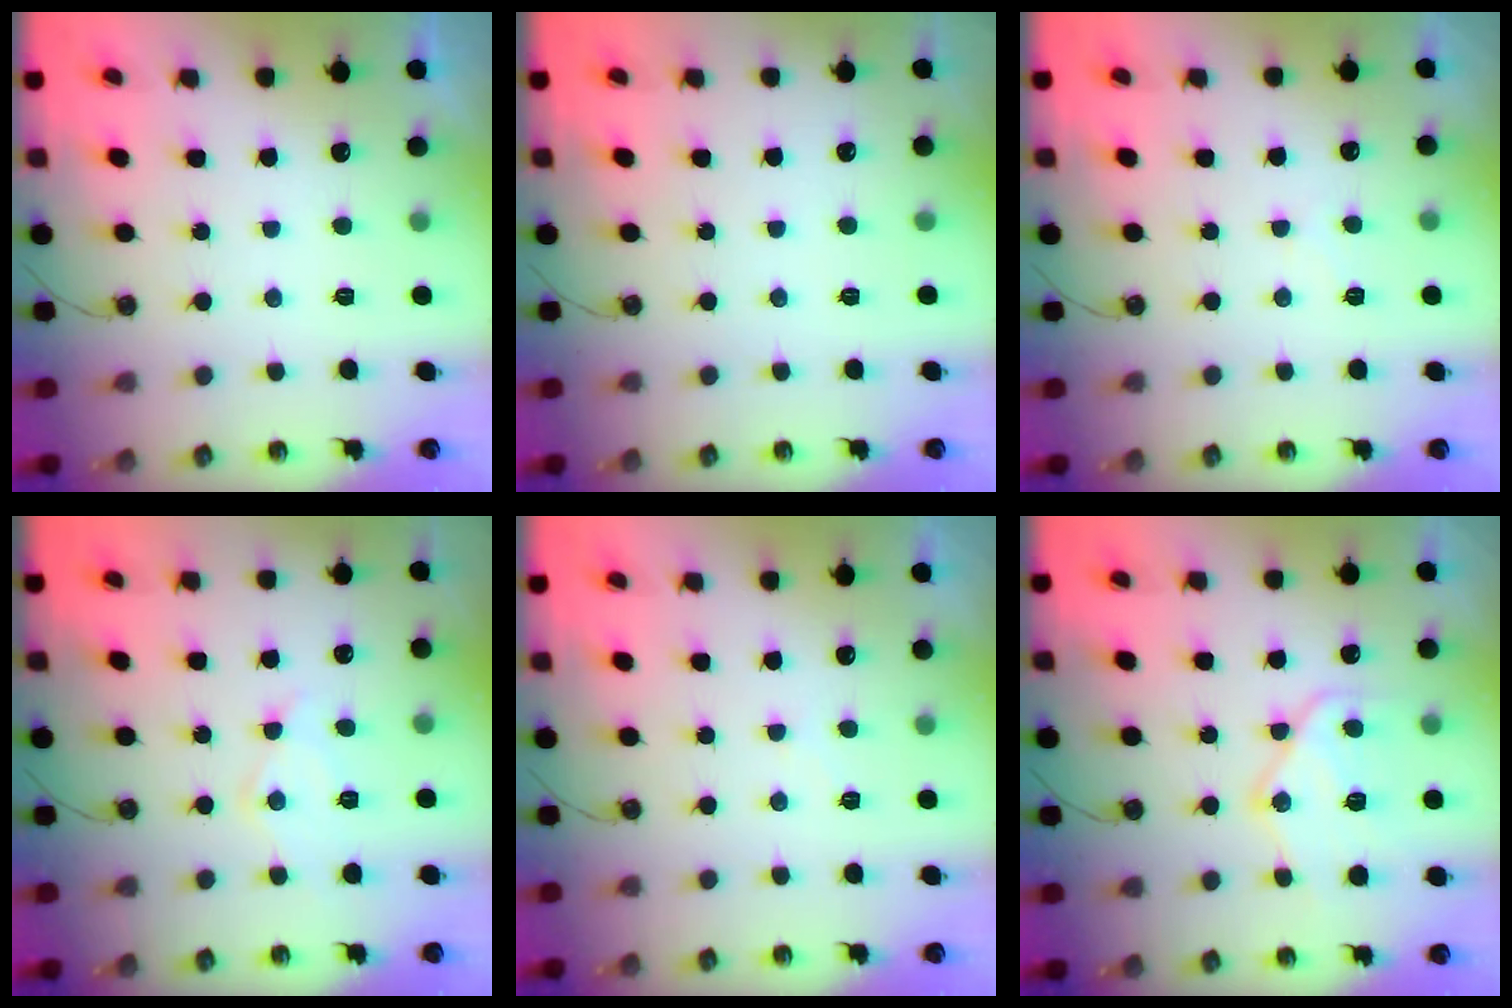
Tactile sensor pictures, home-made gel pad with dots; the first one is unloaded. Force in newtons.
{"total": 2.2, "press": 2.1, "slide": 0.3}
{"total": 4.7, "press": 4.6, "slide": 0.7}
{"total": 9.7, "press": 9.7, "slide": 0.7}
{"total": 5.5, "press": 5.4, "slide": 0.8}
{"total": 15.7, "press": 15.7, "slide": 1.3}